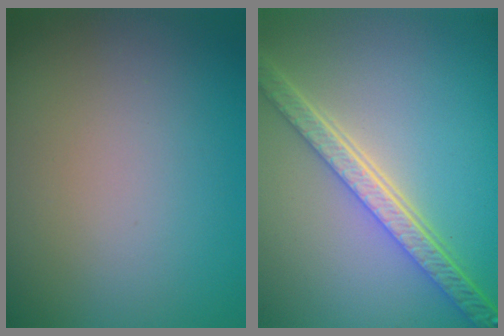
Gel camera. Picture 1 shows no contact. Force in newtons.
{"total": 5.2, "press": 4.1, "slide": 3.3}